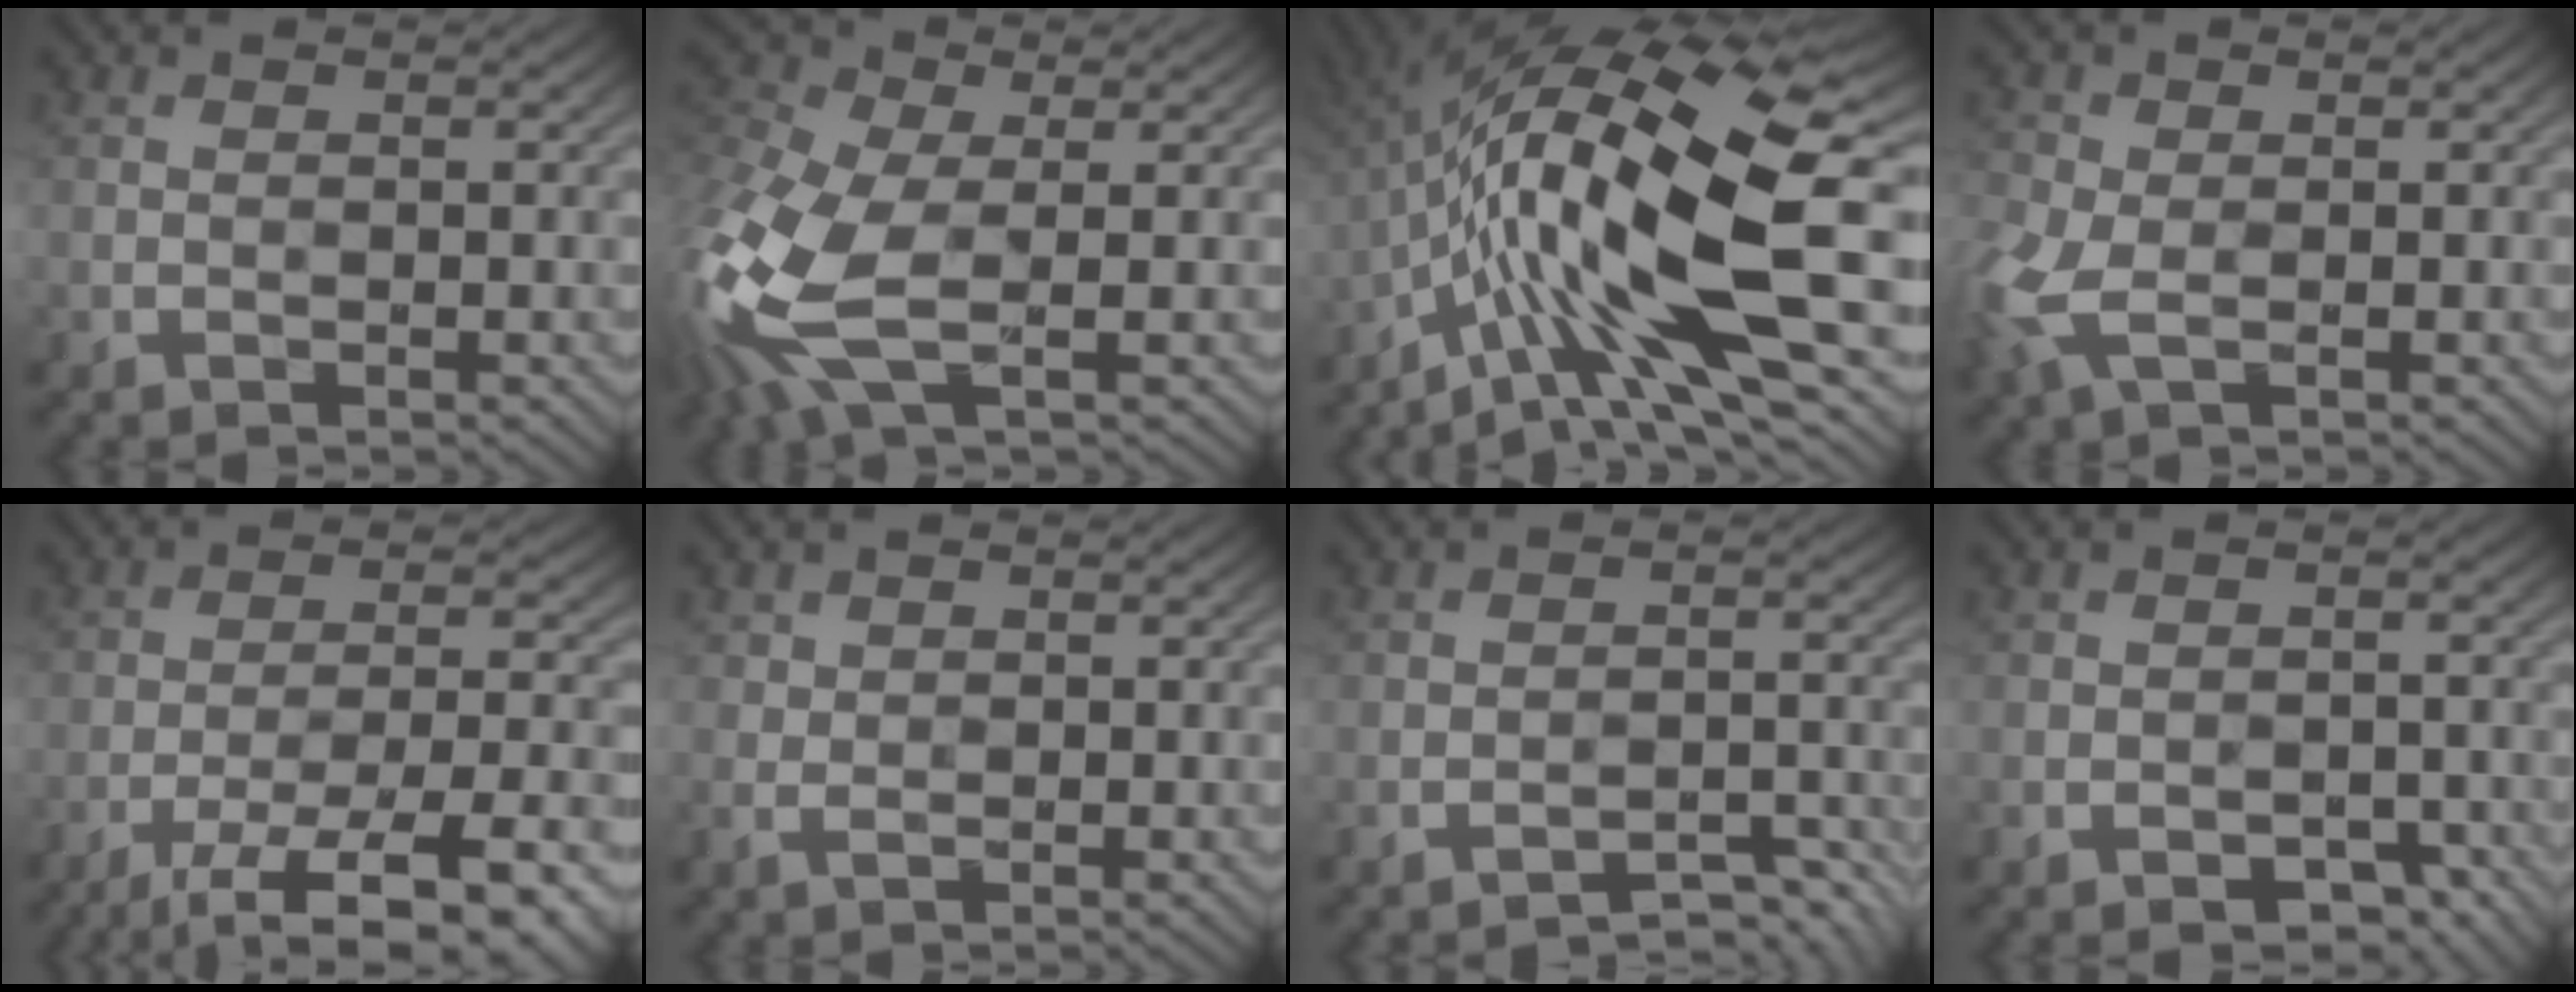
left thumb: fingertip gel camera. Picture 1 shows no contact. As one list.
[{"total": 12.6, "force": [-3.3, 6.5, 10.2], "torque": [-0.290, -0.028, -0.063]}, {"total": 18.8, "force": [-2.4, 6.2, 17.6], "torque": [-0.316, 0.009, -0.049]}, {"total": 6.3, "force": [-2.1, 3.9, 4.5], "torque": [-0.129, -0.016, -0.044]}, {"total": 12.1, "force": [-8.3, 3.1, 8.2], "torque": [-0.143, -0.010, -0.121]}, {"total": 2.3, "force": [-0.4, 2.0, 1.2], "torque": [-0.028, -0.007, -0.007]}, {"total": 4.7, "force": [-4.3, 0.8, 1.9], "torque": [-0.030, 0.002, -0.057]}, {"total": 4.8, "force": [-3.4, 2.4, 2.2], "torque": [-0.027, 0.010, -0.038]}]